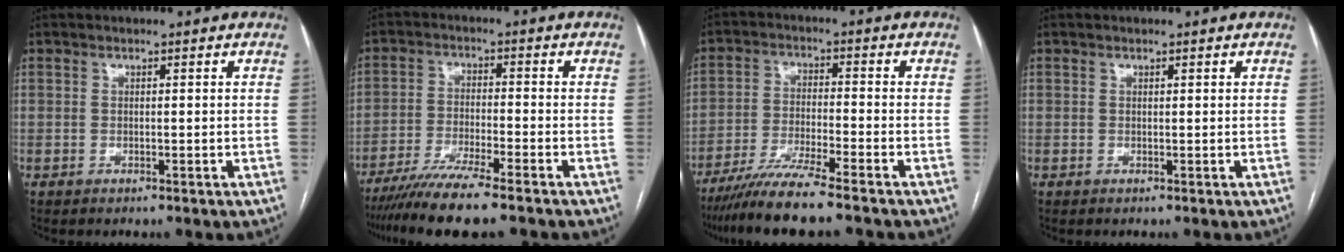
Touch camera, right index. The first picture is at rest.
{"total": 10.0, "force": [-8.1, -0.3, 5.9], "torque": [-0.096, -0.029, -0.141]}
{"total": 9.2, "force": [-7.6, -0.8, 5.1], "torque": [-0.085, -0.031, -0.136]}
{"total": 0.0}